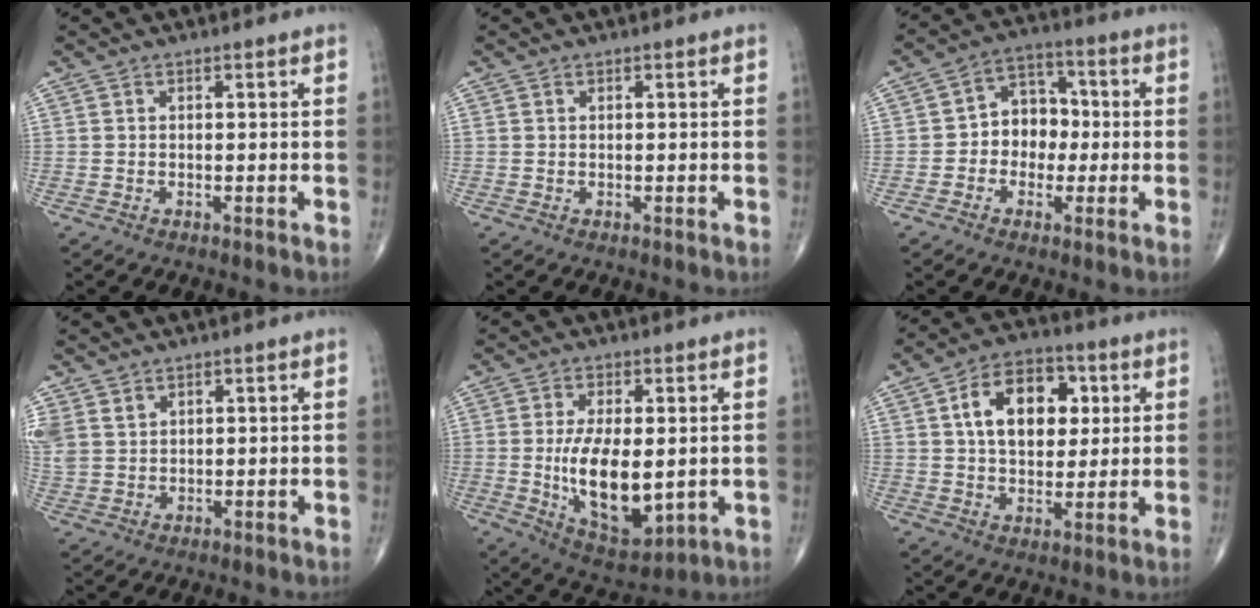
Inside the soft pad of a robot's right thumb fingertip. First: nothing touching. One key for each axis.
{"total": 0.0}
{"total": 8.5, "fx": -0.8, "fy": 6.9, "fz": 5.0, "tx": -0.032, "ty": 0.033, "tz": -0.026}
{"total": 5.7, "fx": 3.3, "fy": 4.2, "fz": 2.1, "tx": -0.047, "ty": -0.005, "tz": 0.079}
{"total": 13.8, "fx": -0.8, "fy": 6.5, "fz": 12.1, "tx": -0.195, "ty": -0.022, "tz": 0.004}
{"total": 14.0, "fx": 3.6, "fy": 9.1, "fz": 10.0, "tx": -0.124, "ty": 0.005, "tz": 0.055}